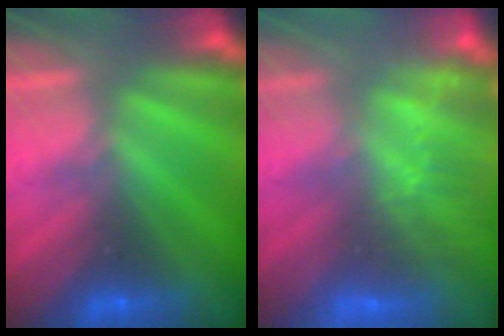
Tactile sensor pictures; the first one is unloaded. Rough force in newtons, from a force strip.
{"total": 3.6}